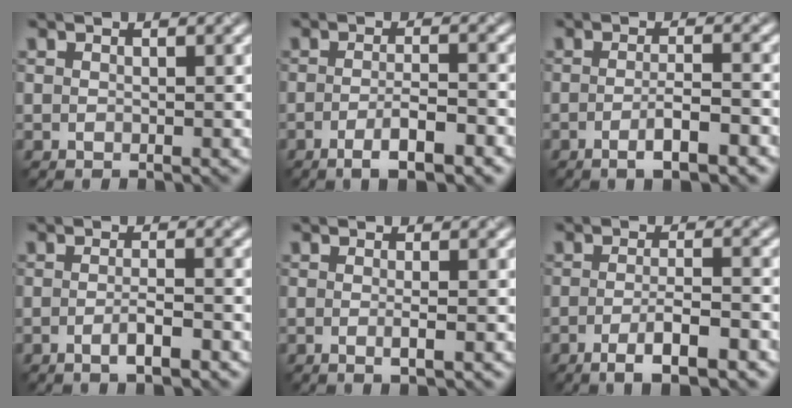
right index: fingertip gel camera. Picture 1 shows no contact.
{"total": 4.1, "force": [-2.0, 0.9, 3.5], "torque": [-0.059, -0.001, -0.034]}
{"total": 3.9, "force": [-1.7, 0.9, 3.4], "torque": [-0.056, 0.001, -0.029]}
{"total": 2.4, "force": [-1.0, 0.5, 2.1], "torque": [-0.034, 0.001, -0.018]}
{"total": 1.5, "force": [-0.2, 0.3, 1.4], "torque": [-0.022, -0.004, -0.006]}
{"total": 4.6, "force": [-2.2, 1.0, 3.9], "torque": [-0.065, -0.002, -0.037]}